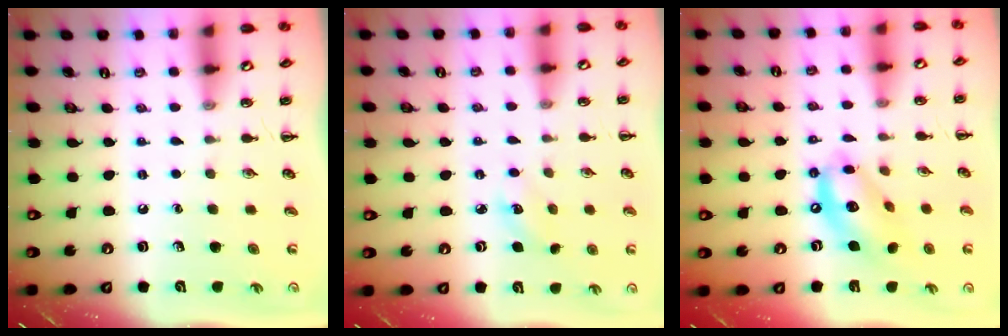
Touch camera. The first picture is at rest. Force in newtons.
{"total": 3.9, "press": 3.8, "slide": 1.0}
{"total": 14.0, "press": 13.7, "slide": 3.0}